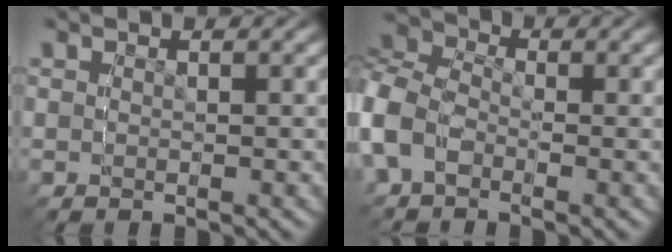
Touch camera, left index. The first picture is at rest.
{"total": 8.2, "force": [-1.7, 6.5, 4.7], "torque": [-0.094, -0.017, -0.029]}